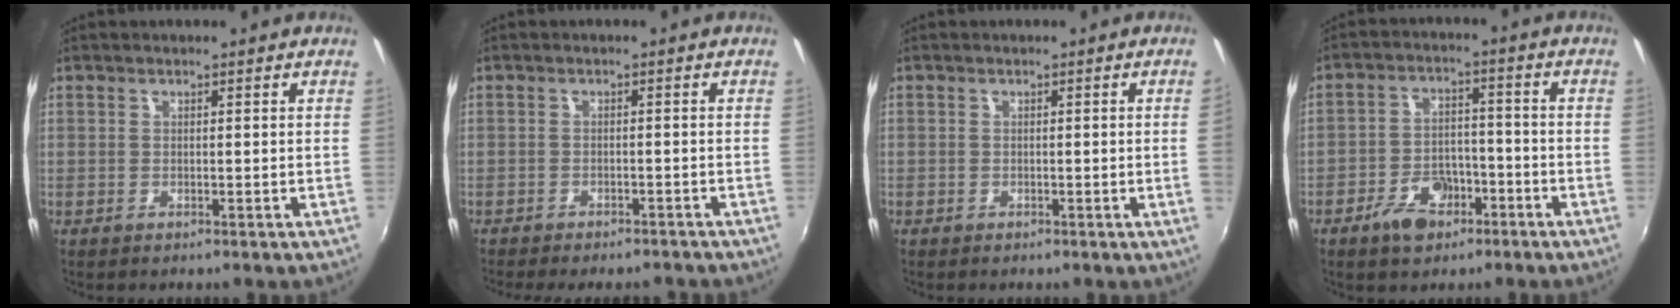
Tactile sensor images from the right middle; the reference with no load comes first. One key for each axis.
{"total": 8.0, "fx": -7.0, "fy": 2.1, "fz": 3.2, "tx": -0.075, "ty": -0.019, "tz": -0.098}
{"total": 0.8, "fx": -0.2, "fy": -0.5, "fz": 0.7, "tx": -0.011, "ty": -0.002, "tz": -0.005}
{"total": 8.0, "fx": -5.1, "fy": 4.6, "fz": 4.2, "tx": -0.091, "ty": 0.012, "tz": -0.080}